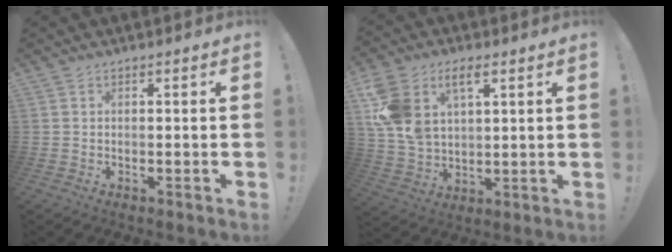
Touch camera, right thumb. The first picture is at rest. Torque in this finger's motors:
{"motor_torque": [0.30, 1.48, 1.51, 0.35, 0.13]}